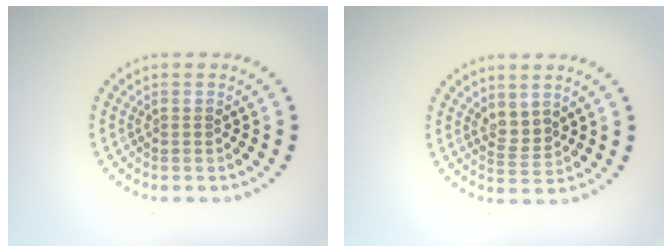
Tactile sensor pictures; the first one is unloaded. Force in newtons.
{"total": 1.8, "press": 1.4, "slide": 1.2}